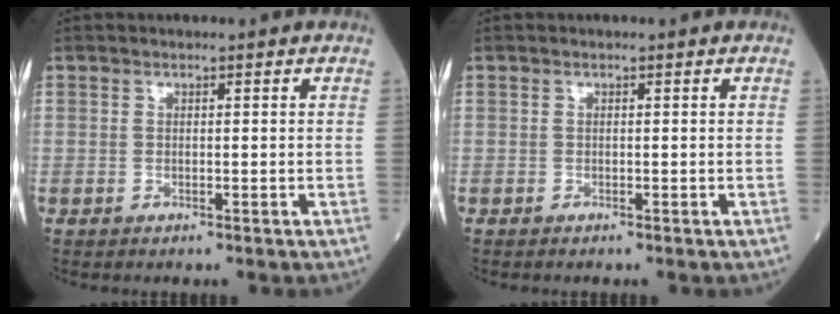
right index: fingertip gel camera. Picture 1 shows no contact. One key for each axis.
{"total": 0.0}